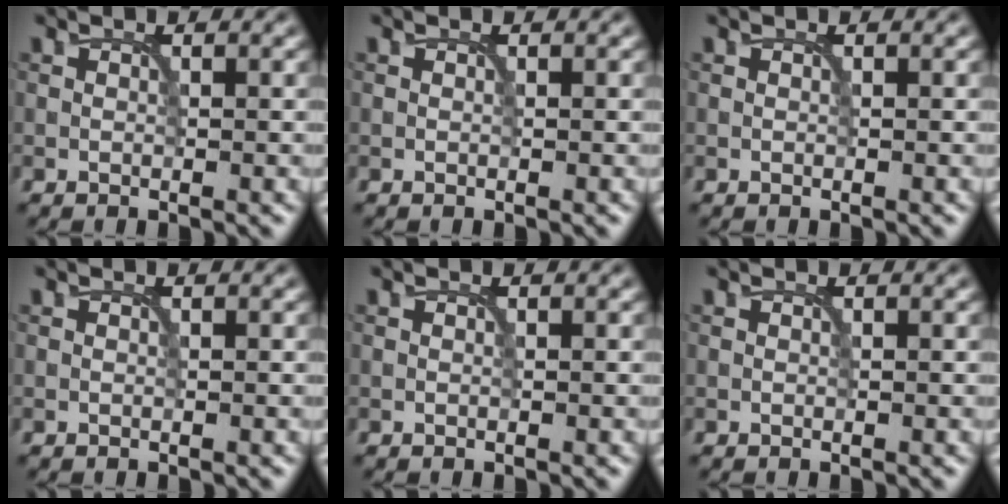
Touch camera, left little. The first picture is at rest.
{"total": 0.0}
{"total": 0.0}
{"total": 0.0}
{"total": 0.0}
{"total": 0.0}